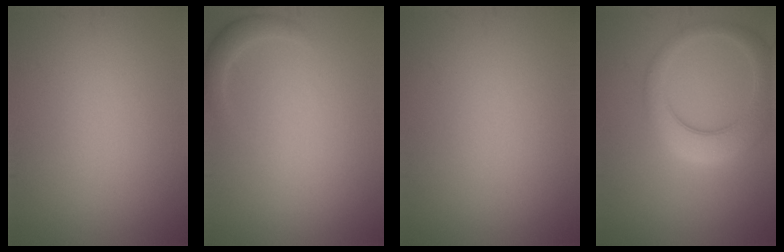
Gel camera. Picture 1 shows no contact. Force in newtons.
{"total": 1.5, "press": 1.5, "slide": 0.0}
{"total": 0.0}
{"total": 5.4, "press": 5.4, "slide": 0.4}